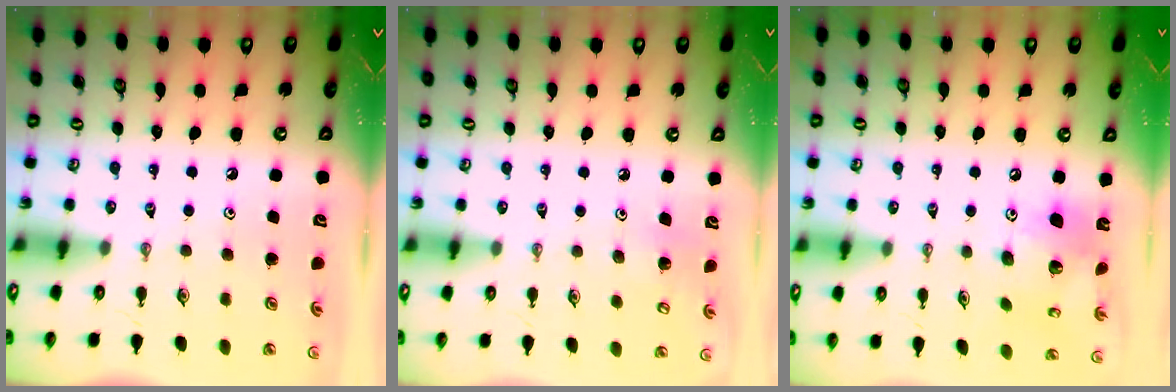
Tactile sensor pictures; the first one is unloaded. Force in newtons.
{"total": 5.3, "press": 5.3, "slide": 0.4}
{"total": 14.5, "press": 14.5, "slide": 1.4}